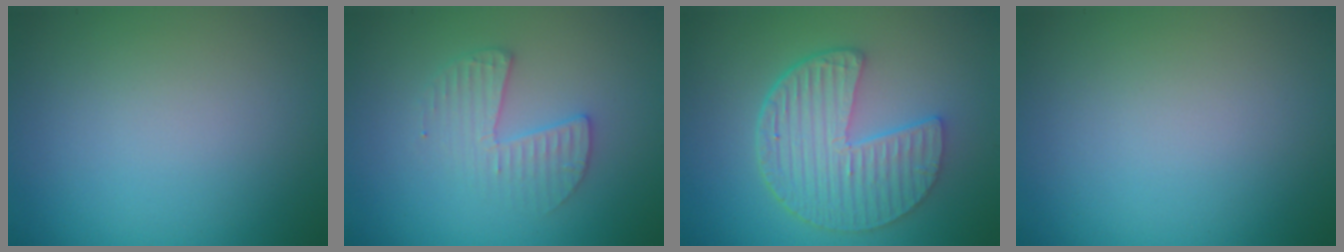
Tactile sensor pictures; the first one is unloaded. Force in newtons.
{"total": 2.7, "press": 2.7, "slide": 0.3}
{"total": 6.5, "press": 4.8, "slide": 4.4}
{"total": 0.0}